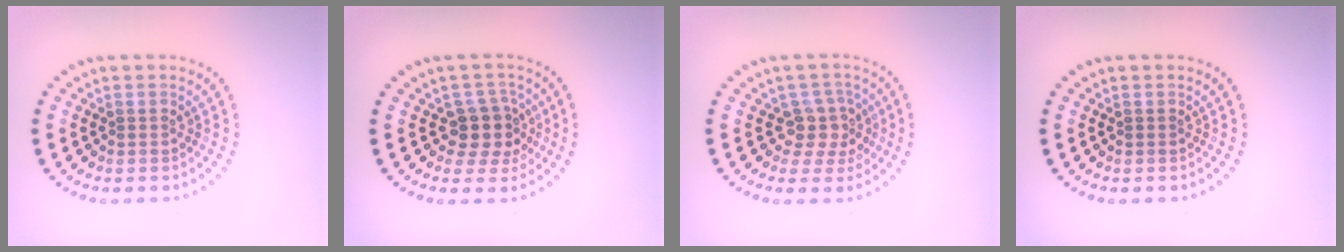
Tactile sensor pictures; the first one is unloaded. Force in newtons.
{"total": 3.4, "press": 2.8, "slide": 1.9}
{"total": 2.9, "press": 2.3, "slide": 1.8}
{"total": 0.0}